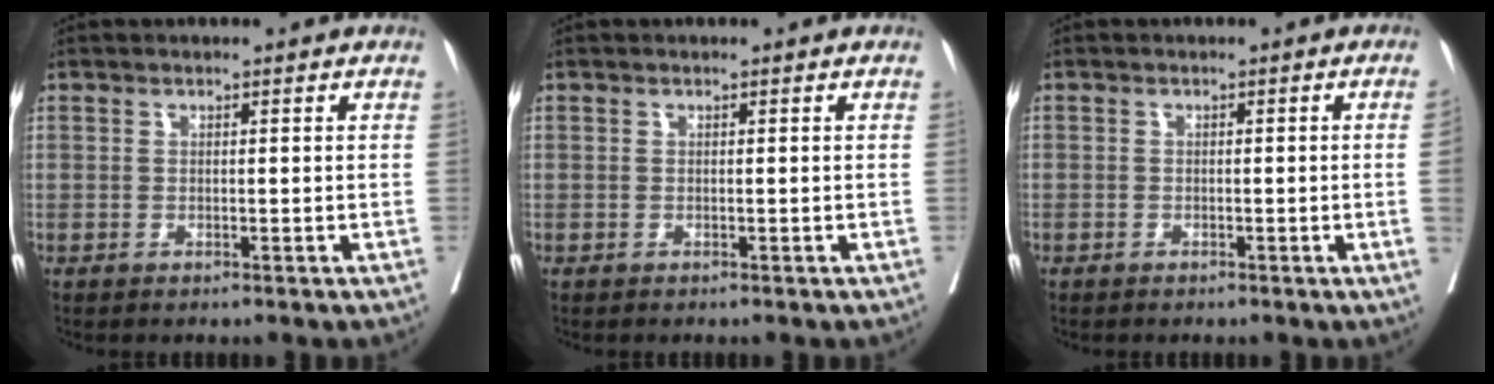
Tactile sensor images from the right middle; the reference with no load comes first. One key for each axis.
{"total": 0.0}
{"total": 1.2, "fx": -0.3, "fy": -0.2, "fz": 1.1, "tx": -0.012, "ty": 0.002, "tz": -0.003}